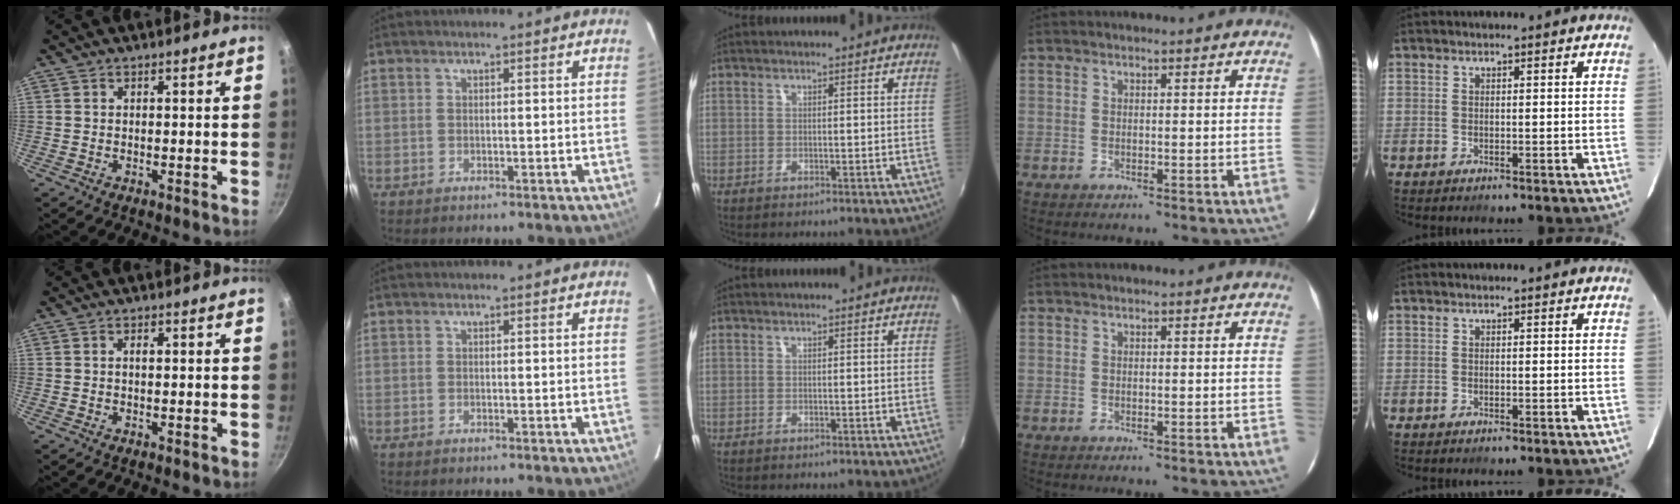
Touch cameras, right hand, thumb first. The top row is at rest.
{"thumb": {"total": 1.2, "force": [0.1, 0.6, 1.0], "torque": [-0.014, 0.004, 0.000]}}